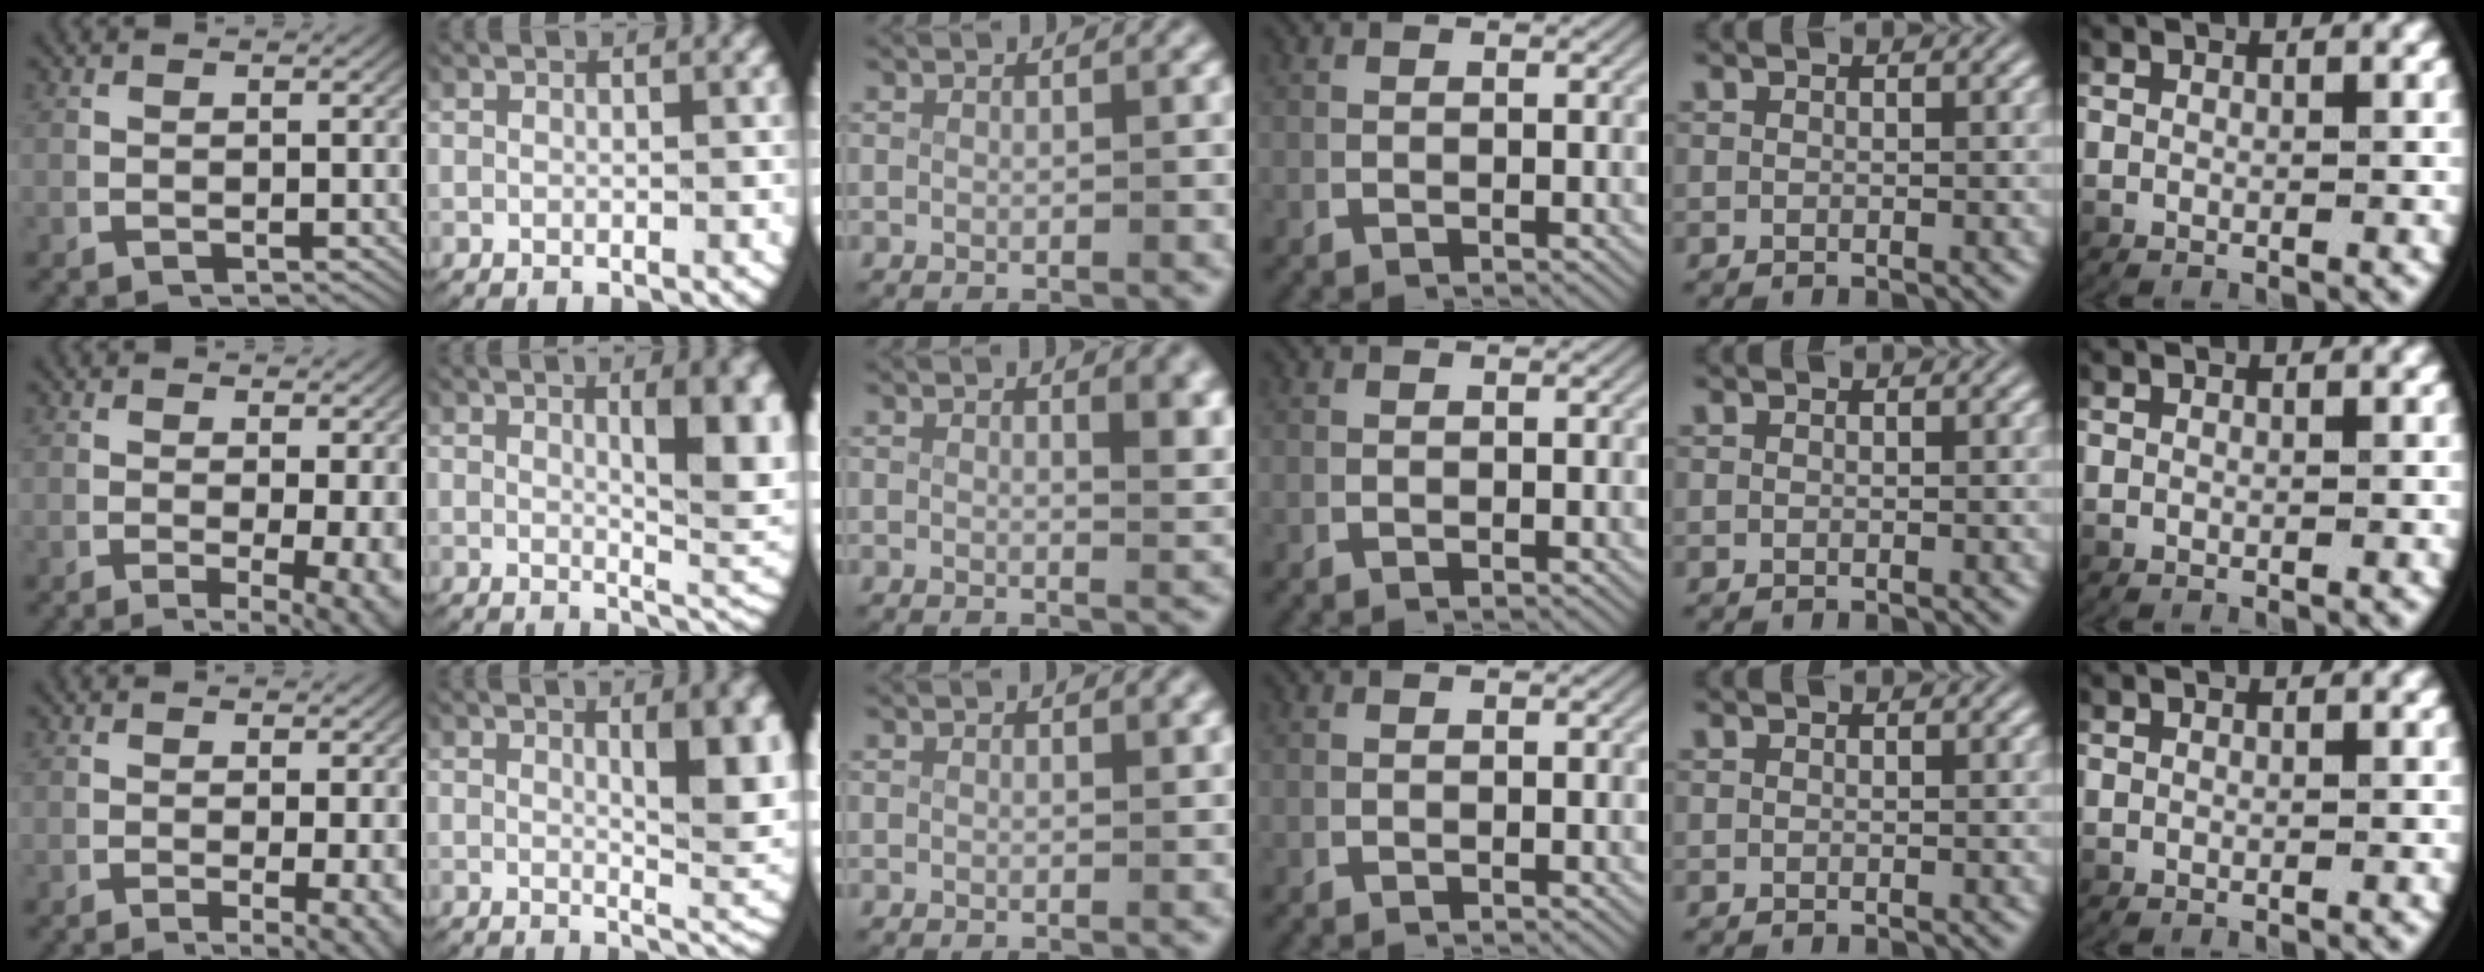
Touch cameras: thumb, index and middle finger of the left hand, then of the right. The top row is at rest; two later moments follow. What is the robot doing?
{"motion": "lift_and_place", "object": "plastic wrap"}